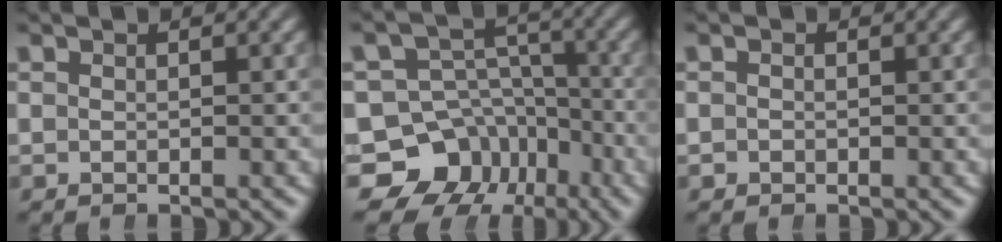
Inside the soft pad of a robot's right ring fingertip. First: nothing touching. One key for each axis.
{"total": 16.7, "fx": -6.3, "fy": 14.4, "fz": 5.9, "tx": -0.117, "ty": -0.072, "tz": -0.090}
{"total": 0.6, "fx": -0.4, "fy": 0.5, "fz": 0.1, "tx": -0.002, "ty": -0.007, "tz": -0.001}